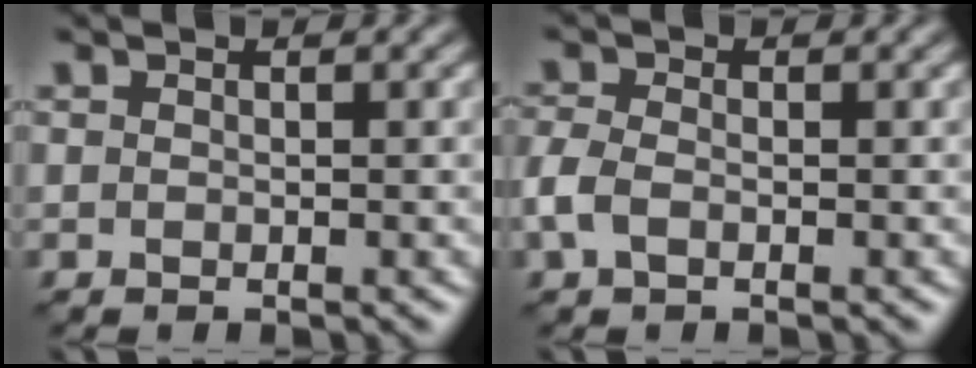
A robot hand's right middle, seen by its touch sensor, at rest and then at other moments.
{"total": 2.2, "force": [-0.9, 1.4, 1.4], "torque": [-0.039, 0.001, -0.026]}